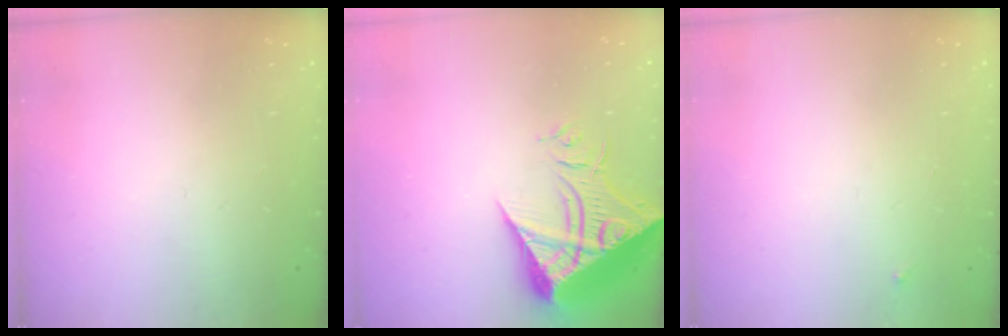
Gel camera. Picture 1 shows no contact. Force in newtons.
{"total": 19.4, "press": 19.3, "slide": 2.1}
{"total": 2.5, "press": 2.4, "slide": 0.4}